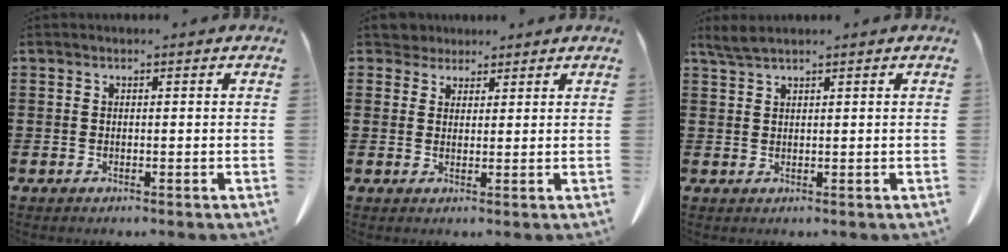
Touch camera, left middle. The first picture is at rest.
{"total": 2.9, "force": [2.5, 1.3, 0.2], "torque": [-0.014, 0.004, 0.049]}
{"total": 1.8, "force": [1.5, 0.1, 1.1], "torque": [-0.025, 0.000, 0.027]}